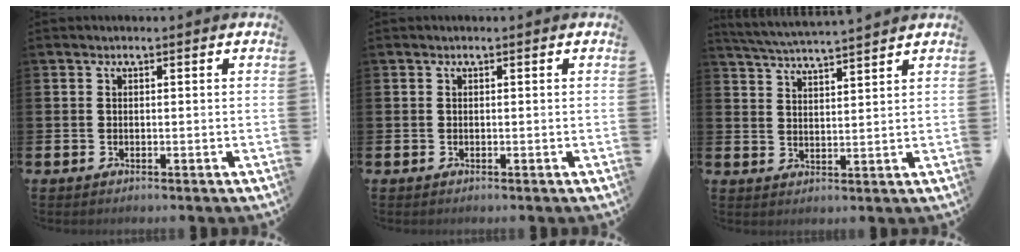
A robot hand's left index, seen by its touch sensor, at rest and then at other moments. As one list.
[{"total": 0.0}, {"total": 4.7, "force": [4.7, -0.4, 0.6], "torque": [-0.033, -0.026, 0.084]}]